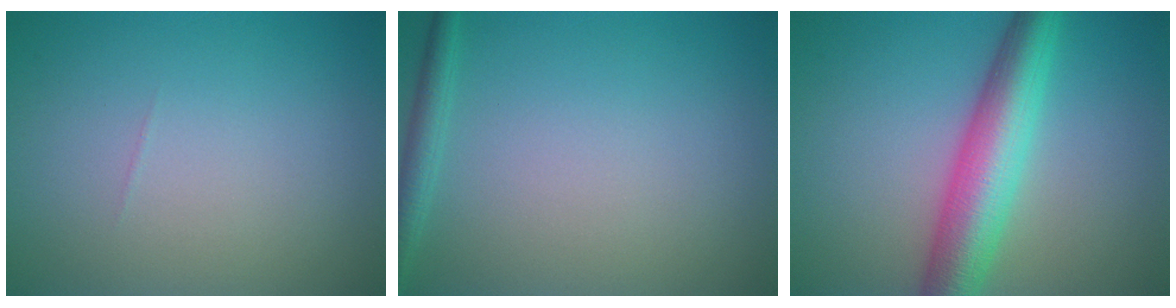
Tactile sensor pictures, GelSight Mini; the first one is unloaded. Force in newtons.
{"total": 1.6, "press": 1.6, "slide": 0.1}
{"total": 7.0, "press": 7.0, "slide": 0.1}